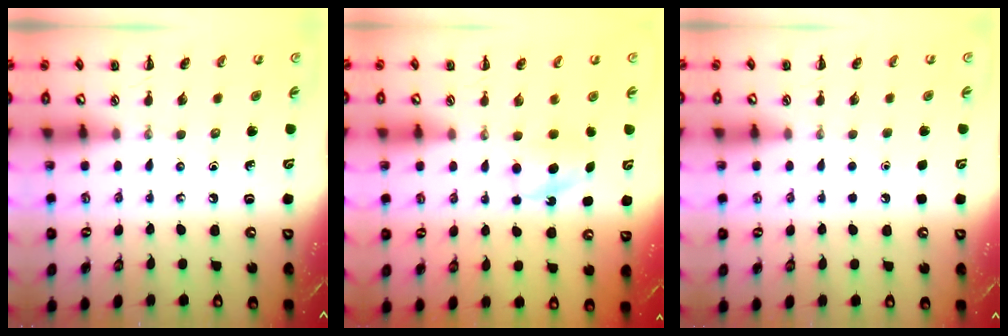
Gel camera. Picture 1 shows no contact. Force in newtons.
{"total": 5.0, "press": 4.8, "slide": 1.4}
{"total": 1.6, "press": 1.6, "slide": 0.1}